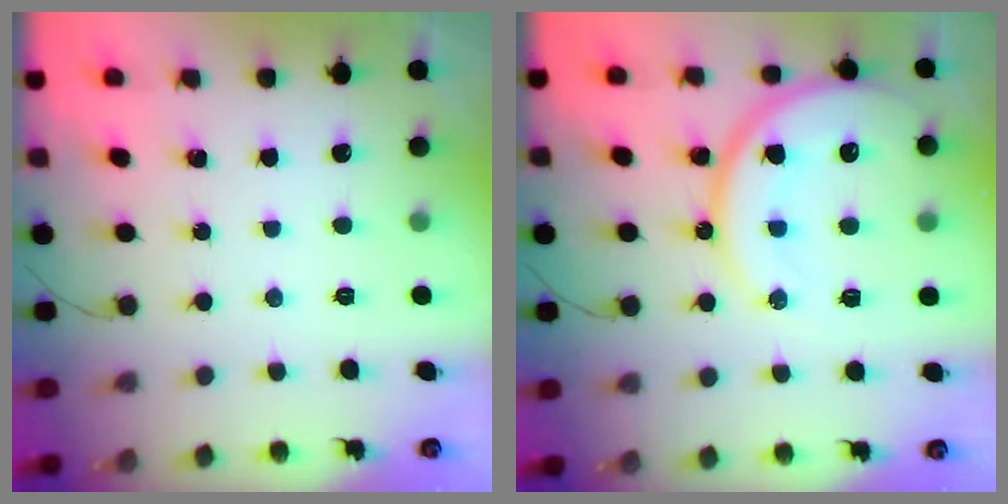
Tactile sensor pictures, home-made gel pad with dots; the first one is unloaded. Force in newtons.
{"total": 17.0, "press": 16.9, "slide": 1.5}